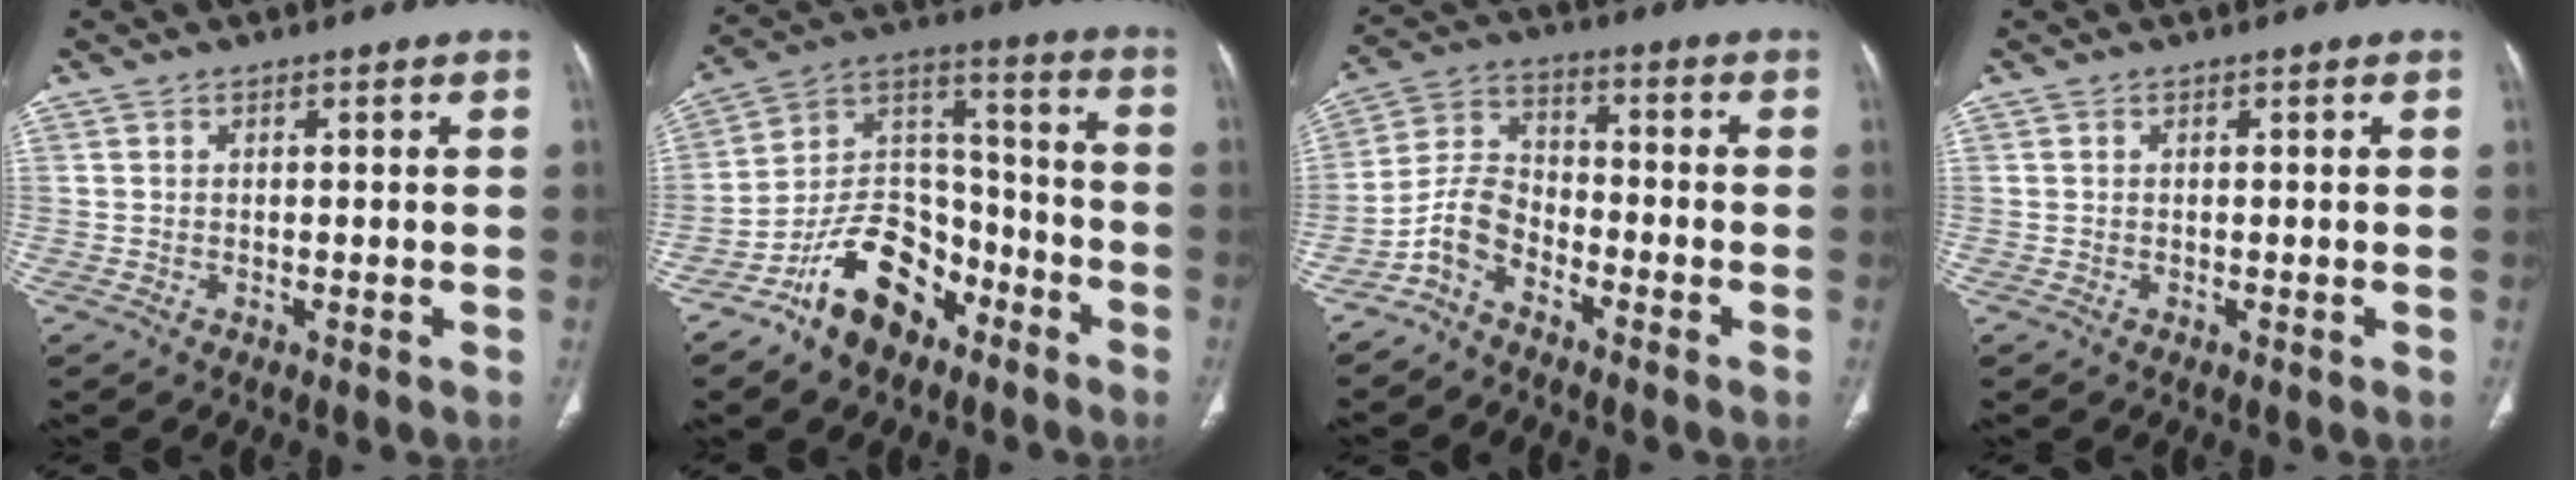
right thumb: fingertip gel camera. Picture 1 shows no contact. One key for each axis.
{"total": 15.4, "fx": -9.6, "fy": 9.2, "fz": 7.8, "tx": -0.097, "ty": 0.091, "tz": -0.175}
{"total": 7.1, "fx": -4.6, "fy": 4.0, "fz": 3.5, "tx": -0.070, "ty": 0.047, "tz": -0.105}
{"total": 0.0}